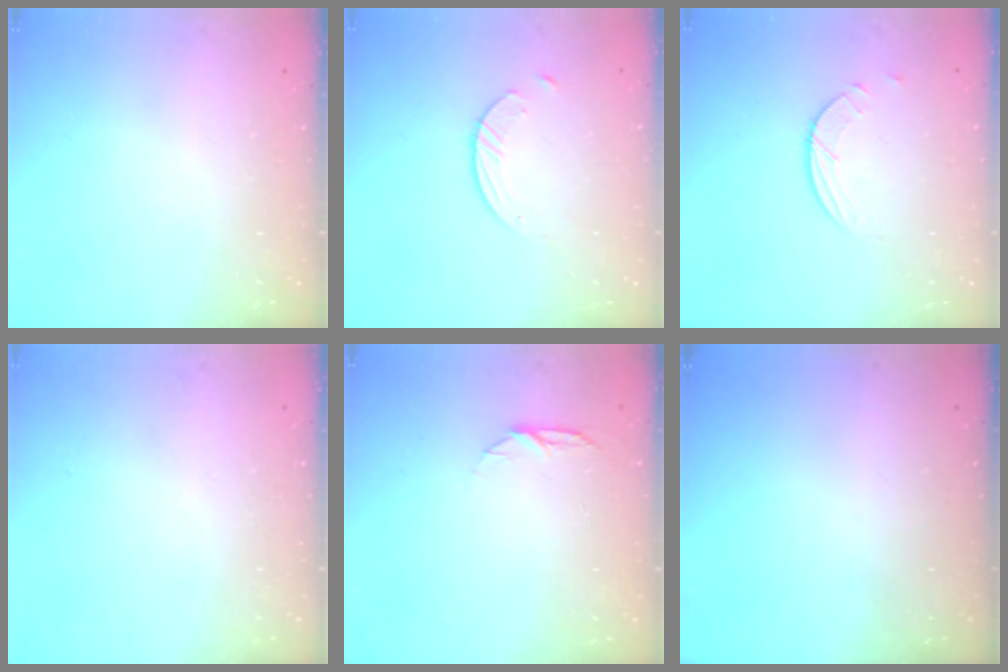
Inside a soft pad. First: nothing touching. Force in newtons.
{"total": 1.4, "press": 1.4, "slide": 0.2}
{"total": 2.5, "press": 2.4, "slide": 0.2}
{"total": 0.0}
{"total": 4.8, "press": 4.8, "slide": 0.6}
{"total": 0.0}